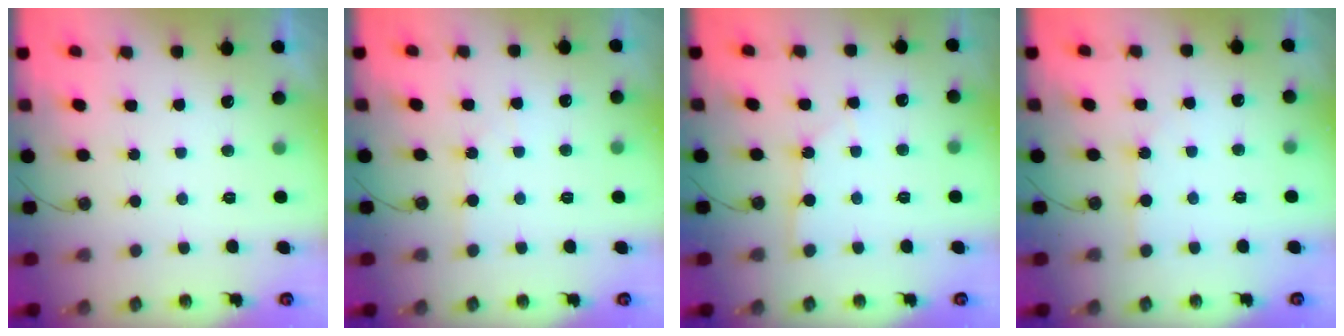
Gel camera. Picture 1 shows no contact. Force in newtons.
{"total": 1.6, "press": 1.6, "slide": 0.2}
{"total": 1.3, "press": 1.3, "slide": 0.1}
{"total": 2.4, "press": 2.4, "slide": 0.3}